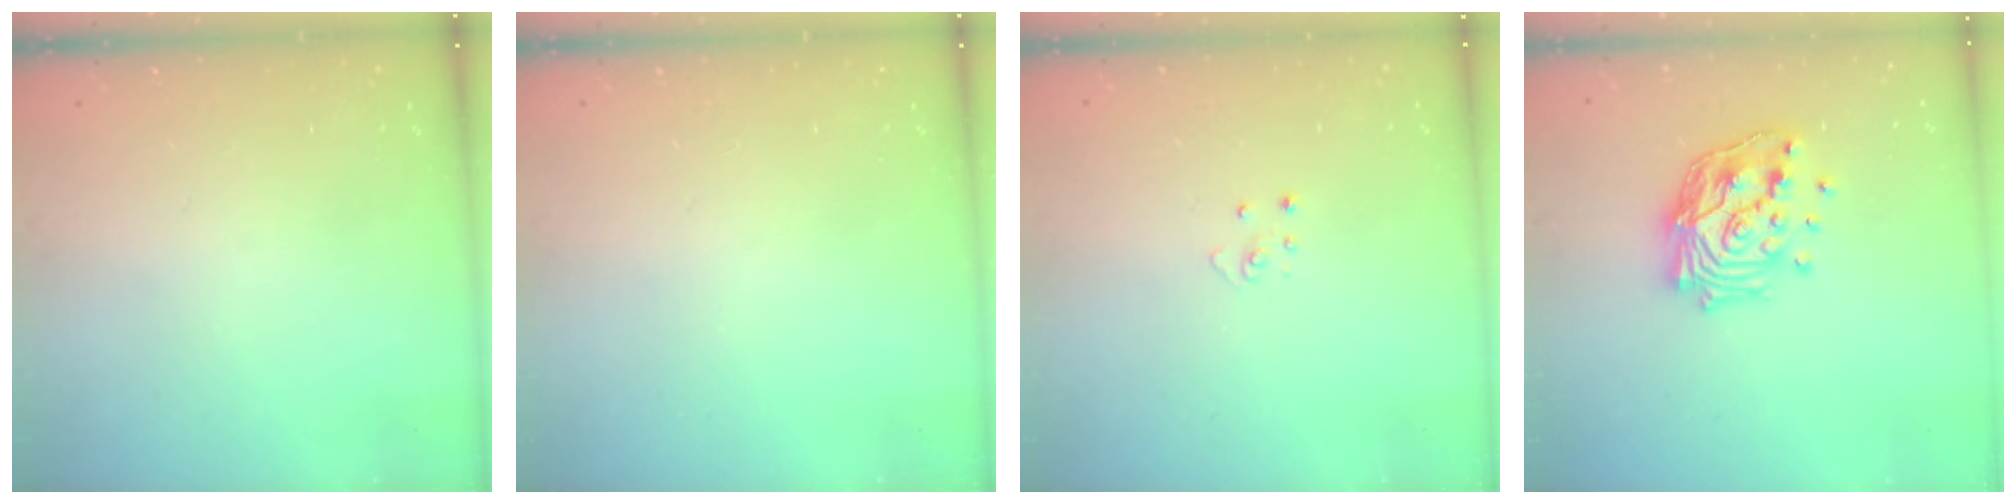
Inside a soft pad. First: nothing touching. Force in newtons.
{"total": 0.0}
{"total": 3.4, "press": 3.4, "slide": 0.1}
{"total": 18.0, "press": 17.9, "slide": 2.4}